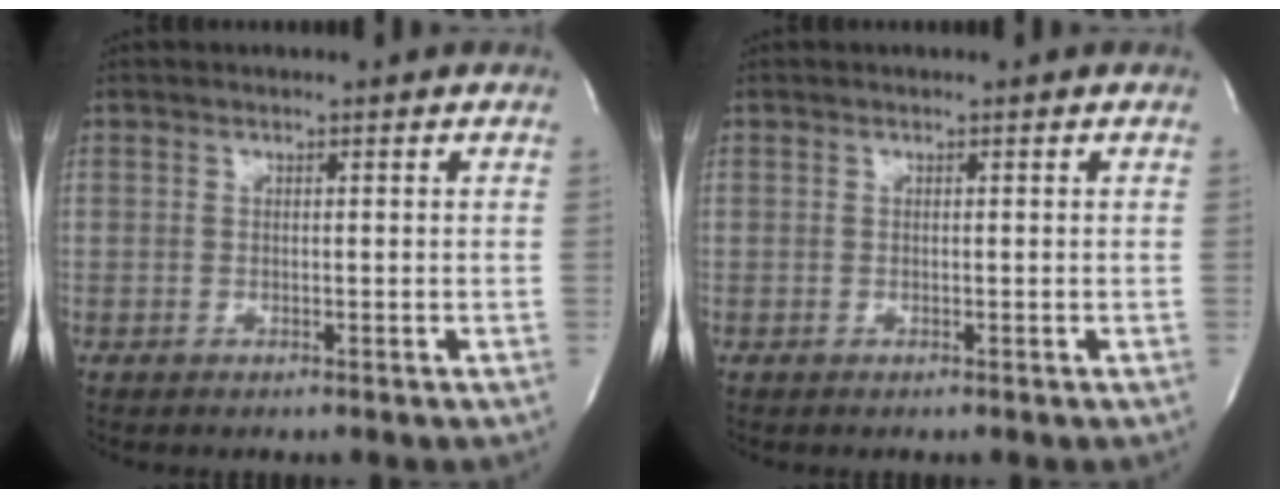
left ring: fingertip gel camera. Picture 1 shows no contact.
{"total": 0.0}